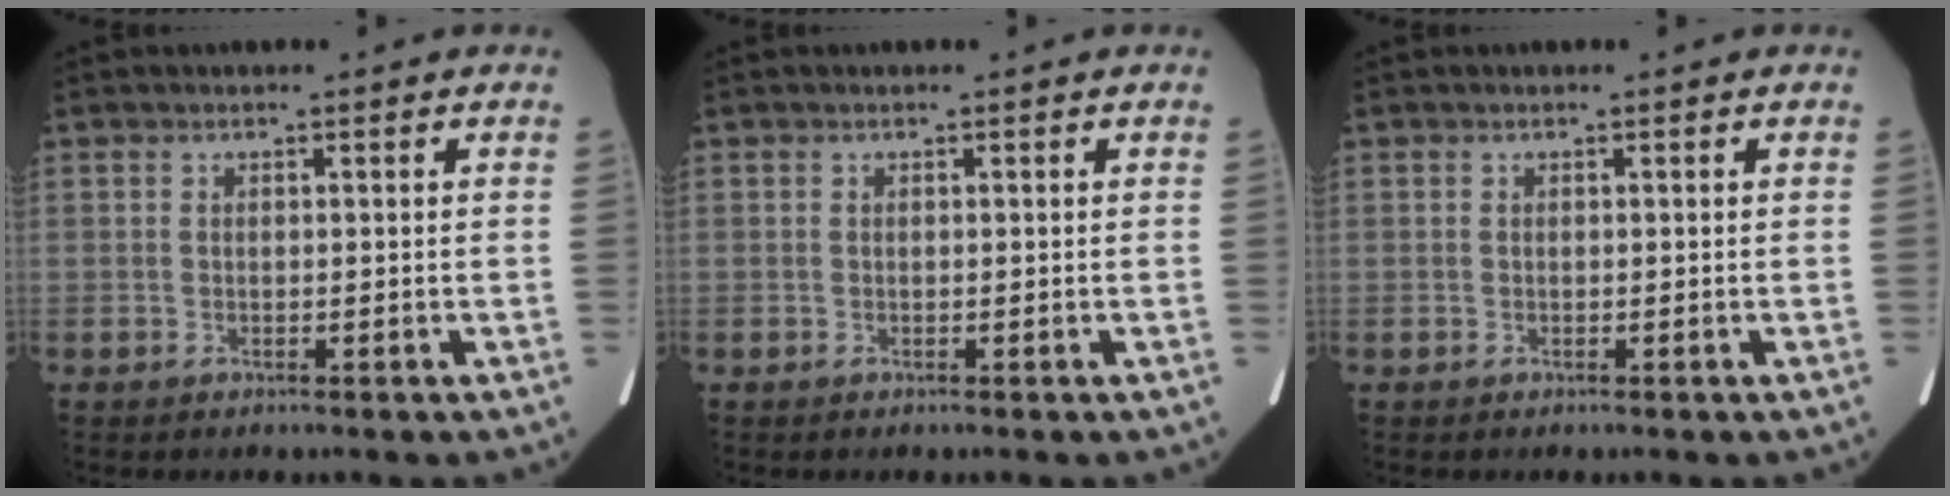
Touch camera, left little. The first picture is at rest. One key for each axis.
{"total": 0.0}
{"total": 0.0}